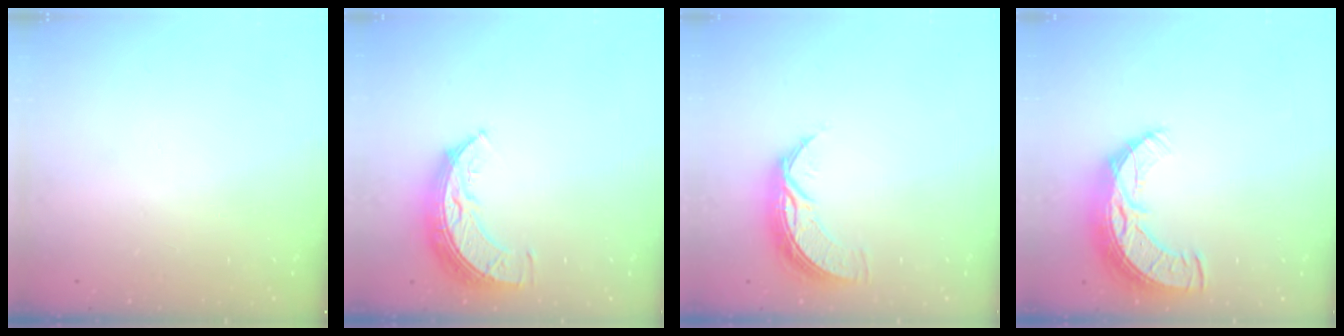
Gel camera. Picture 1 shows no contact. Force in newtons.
{"total": 8.4, "press": 8.4, "slide": 0.7}
{"total": 8.7, "press": 8.7, "slide": 0.3}
{"total": 11.2, "press": 11.1, "slide": 0.9}